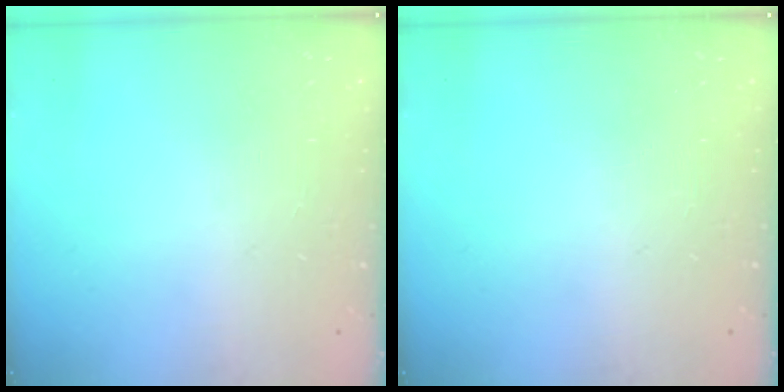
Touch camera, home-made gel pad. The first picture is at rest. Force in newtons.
{"total": 0.0}